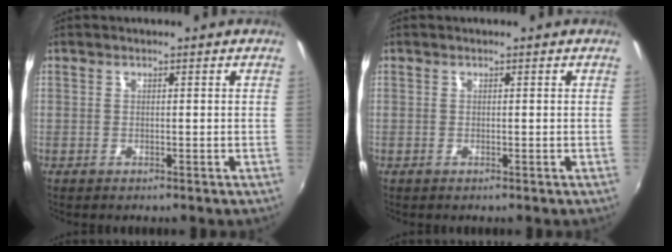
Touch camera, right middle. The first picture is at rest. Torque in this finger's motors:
{"motor_torque": [-0.25, -0.08, -0.02, 0.01]}